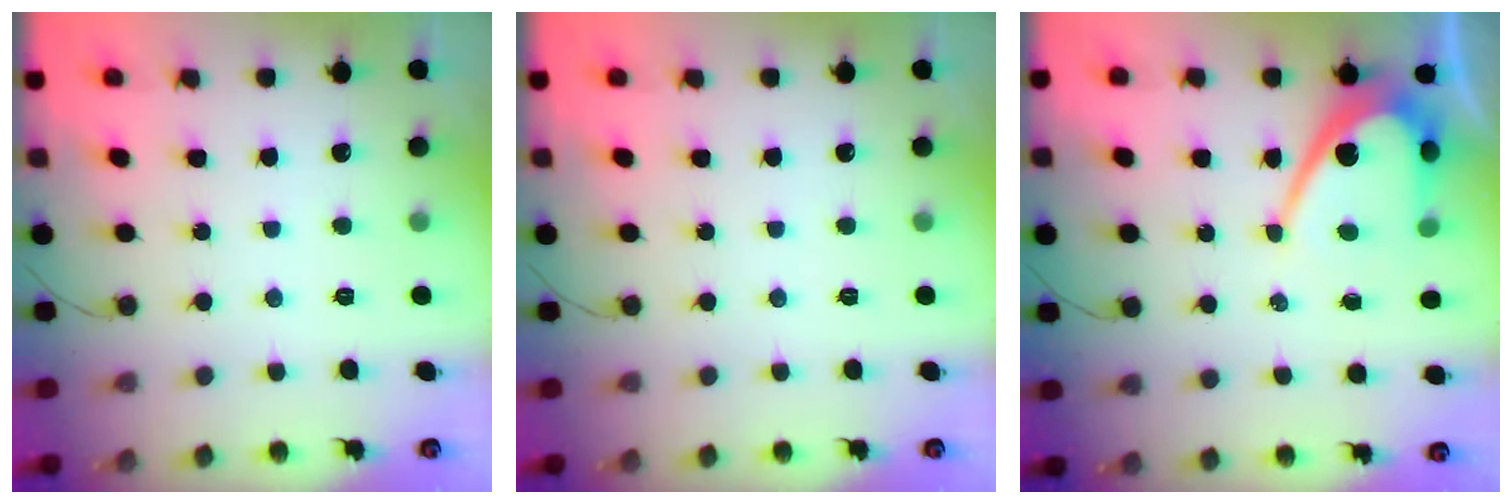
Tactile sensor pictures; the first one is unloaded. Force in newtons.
{"total": 0.0}
{"total": 10.3, "press": 10.3, "slide": 0.8}